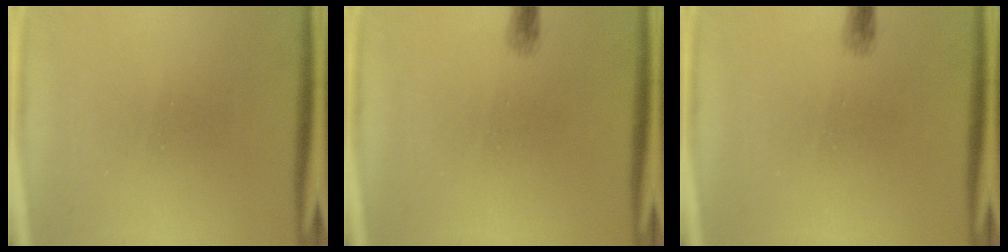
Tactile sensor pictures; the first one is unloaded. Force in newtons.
{"total": 0.6}
{"total": 0.6}